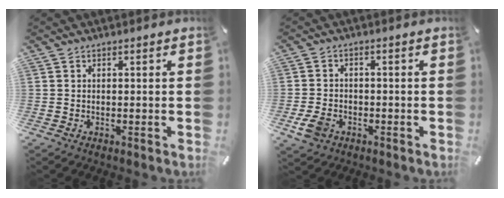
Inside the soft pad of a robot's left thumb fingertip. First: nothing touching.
{"total": 5.5, "force": [-2.2, 4.0, 3.0], "torque": [-0.073, 0.005, -0.042]}